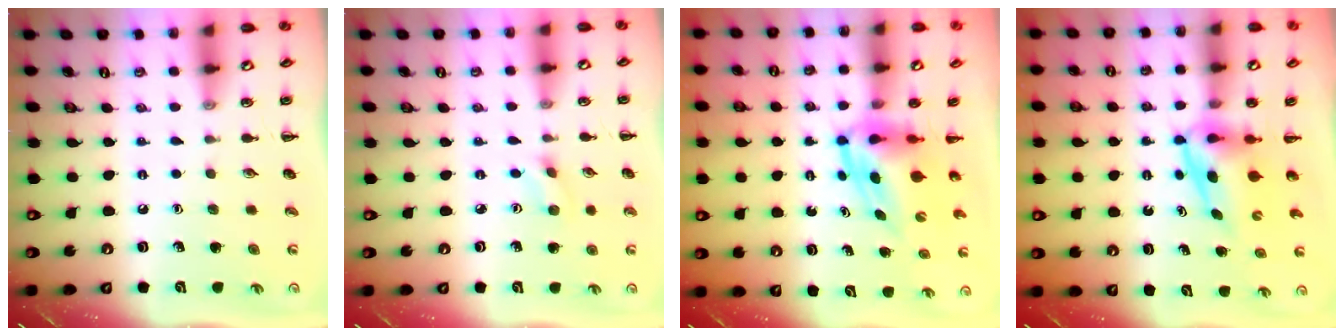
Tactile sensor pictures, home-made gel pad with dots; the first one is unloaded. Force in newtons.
{"total": 2.3, "press": 2.1, "slide": 0.8}
{"total": 4.5, "press": 4.4, "slide": 0.7}
{"total": 6.4, "press": 6.3, "slide": 1.2}